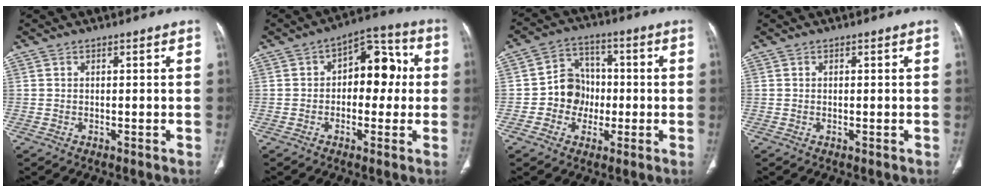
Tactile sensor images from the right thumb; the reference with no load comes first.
{"total": 11.0, "force": [0.7, 6.9, 8.6], "torque": [-0.067, 0.036, -0.001]}
{"total": 8.5, "force": [-1.3, 7.7, 3.3], "torque": [-0.013, 0.026, -0.032]}
{"total": 0.0}